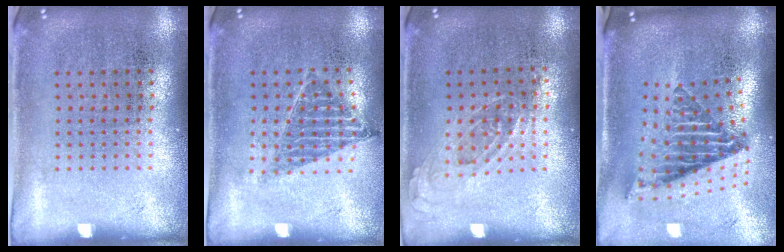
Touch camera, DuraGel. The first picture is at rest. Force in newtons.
{"total": 0.9, "press": 0.9, "slide": 0.2}
{"total": 0.7, "press": 0.7, "slide": 0.3}
{"total": 2.8, "press": 1.7, "slide": 2.2}